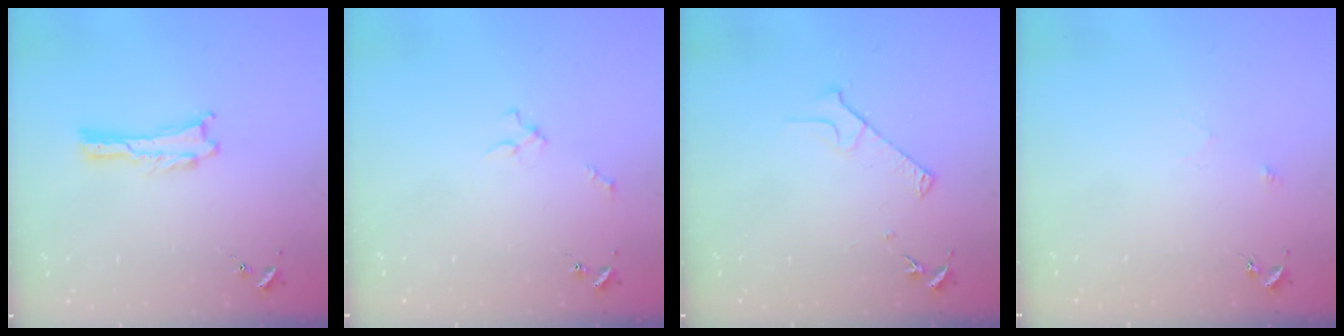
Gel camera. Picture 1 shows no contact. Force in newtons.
{"total": 2.0, "press": 2.0, "slide": 0.2}
{"total": 3.9, "press": 3.9, "slide": 0.4}
{"total": 2.5, "press": 2.5, "slide": 0.2}